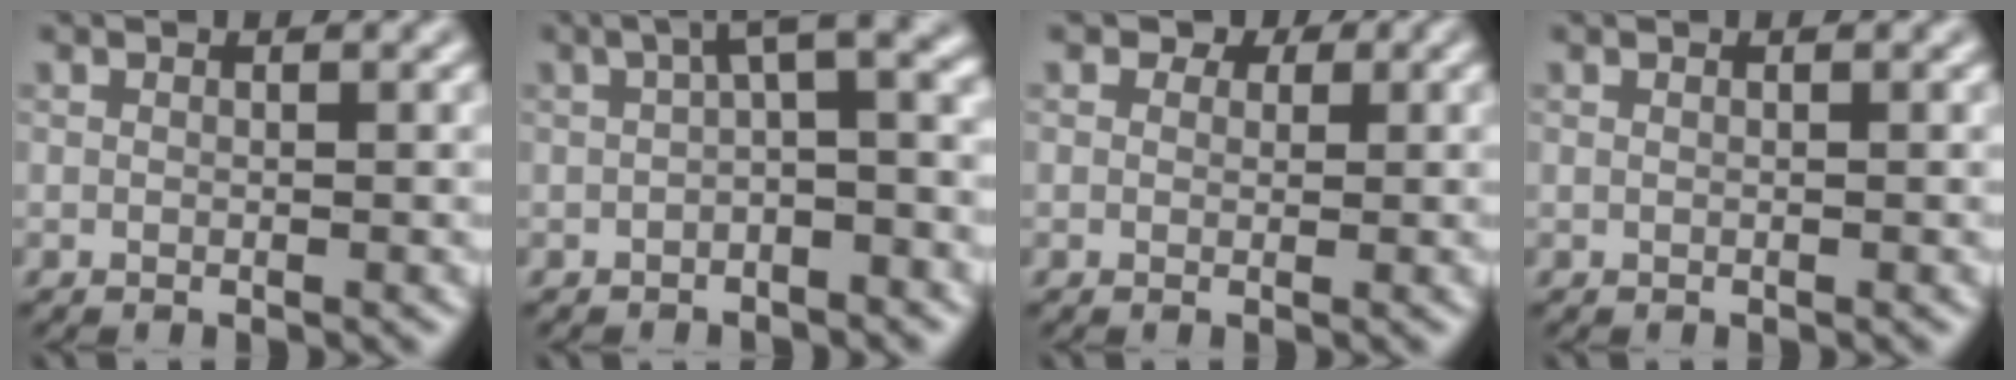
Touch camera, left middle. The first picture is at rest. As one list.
[{"total": 4.4, "force": [0.1, 1.4, 4.1], "torque": [-0.058, 0.019, -0.011]}, {"total": 2.2, "force": [1.2, 1.6, 1.0], "torque": [-0.008, 0.004, -0.004]}, {"total": 0.0}]